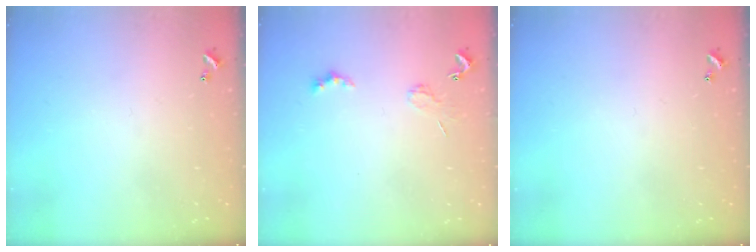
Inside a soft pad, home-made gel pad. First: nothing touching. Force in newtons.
{"total": 2.0, "press": 1.9, "slide": 0.4}
{"total": 0.0}